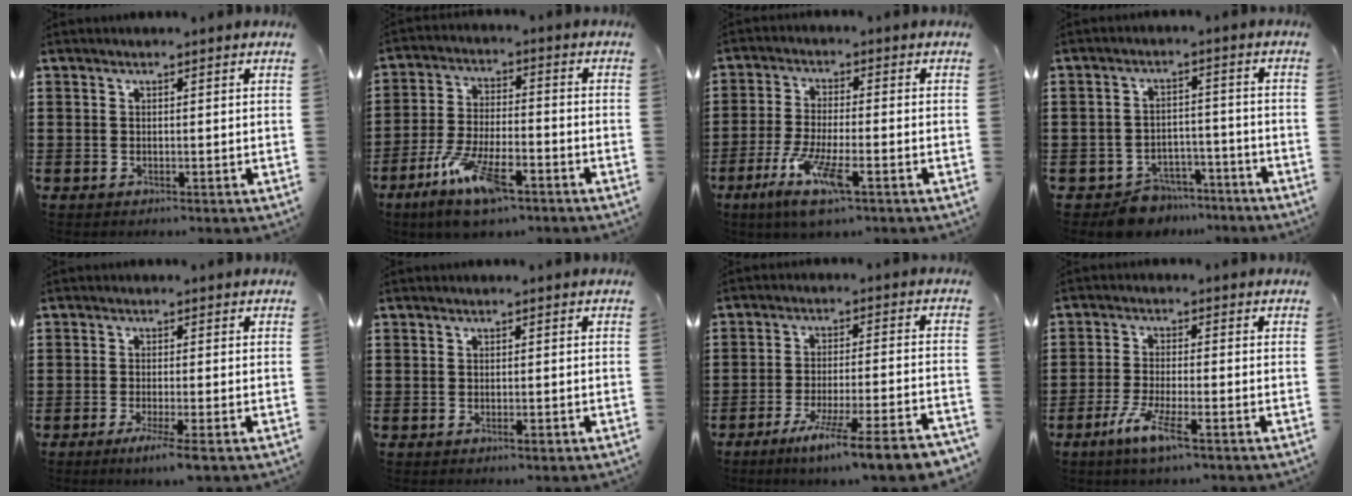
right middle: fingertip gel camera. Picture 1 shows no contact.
{"total": 10.8, "force": [-6.6, 3.5, 7.8], "torque": [-0.163, 0.003, -0.123]}
{"total": 7.9, "force": [-4.2, 1.6, 6.4], "torque": [-0.140, -0.015, -0.079]}
{"total": 5.2, "force": [-5.0, 1.4, 0.1], "torque": [-0.005, 0.014, -0.100]}
{"total": 3.3, "force": [-2.0, -0.3, 2.6], "torque": [-0.040, -0.011, -0.032]}
{"total": 0.8, "force": [-0.4, 0.2, 0.6], "torque": [-0.014, -0.006, -0.005]}
{"total": 8.2, "force": [-6.5, -0.8, 5.0], "torque": [-0.082, -0.011, -0.120]}
{"total": 5.4, "force": [-3.2, 0.5, 4.4], "torque": [-0.096, -0.012, -0.060]}